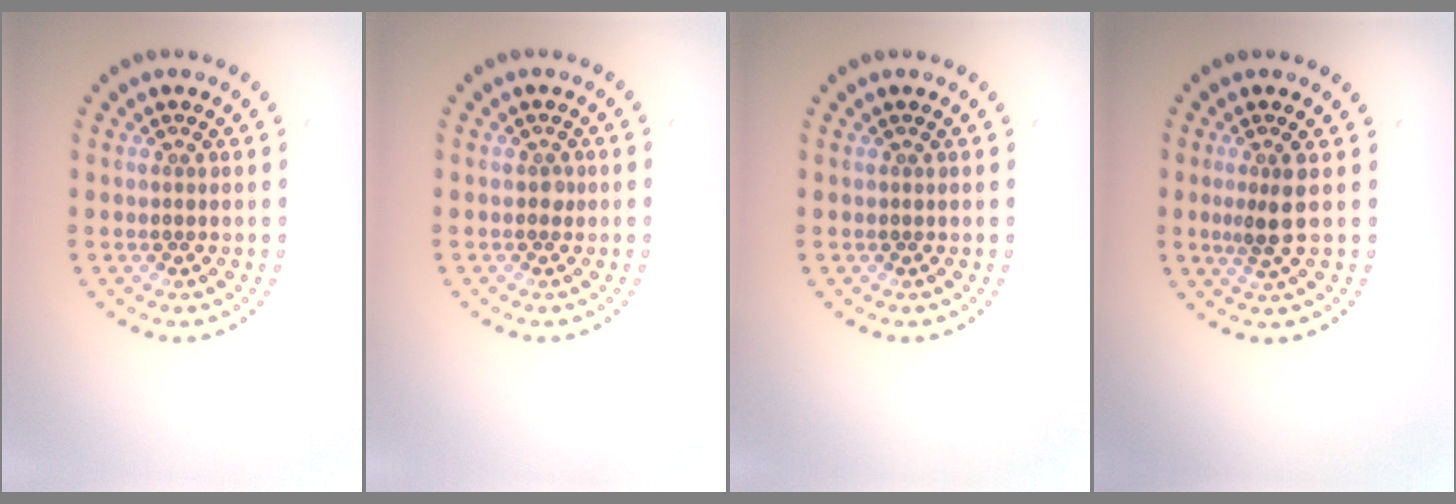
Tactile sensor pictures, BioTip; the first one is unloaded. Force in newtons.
{"total": 0.6, "press": 0.6, "slide": 0.3}
{"total": 0.0}
{"total": 2.3, "press": 1.8, "slide": 1.4}